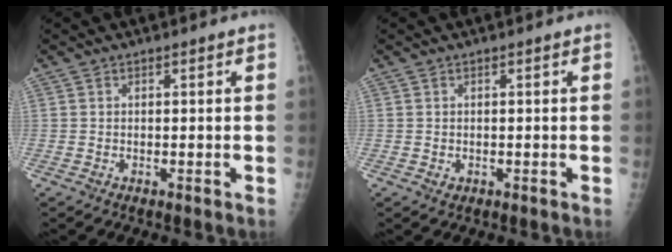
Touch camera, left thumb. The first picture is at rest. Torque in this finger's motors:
{"motor_torque": [-0.07, -0.04, 0.00, 0.00, 0.00]}